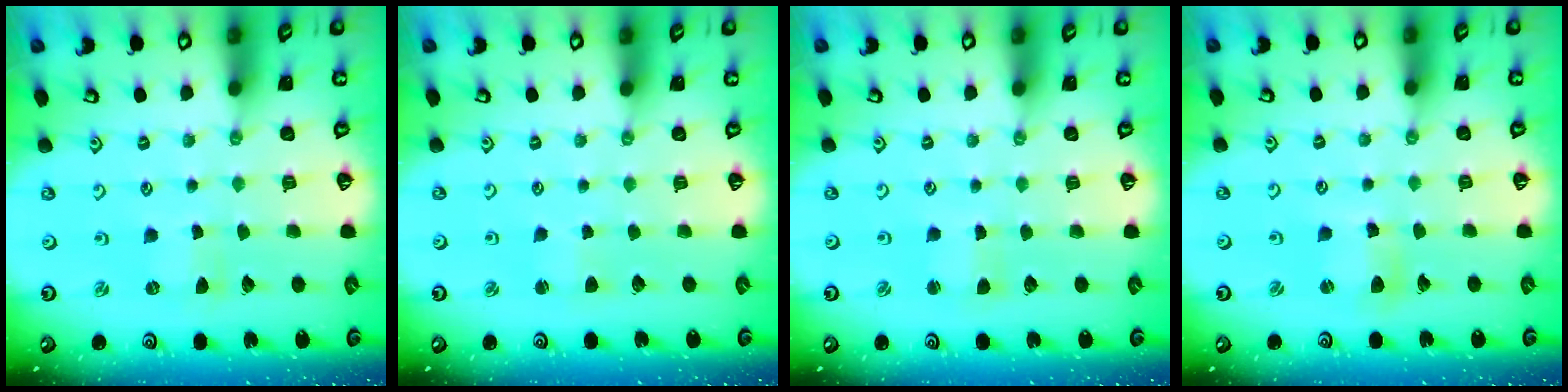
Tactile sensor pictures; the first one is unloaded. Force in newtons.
{"total": 1.2, "press": 1.1, "slide": 0.1}
{"total": 2.5, "press": 2.5, "slide": 0.3}
{"total": 5.1, "press": 5.0, "slide": 0.5}